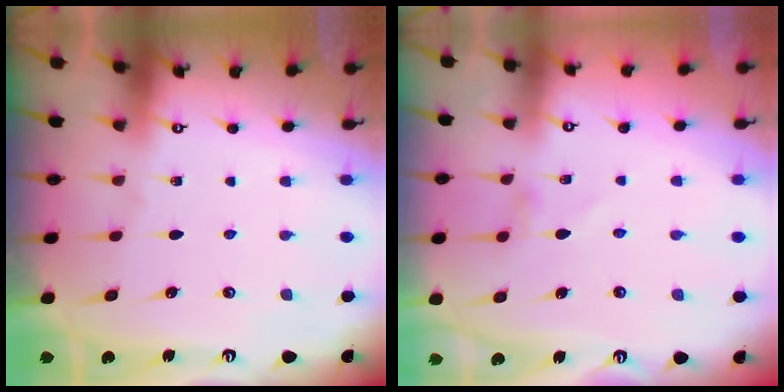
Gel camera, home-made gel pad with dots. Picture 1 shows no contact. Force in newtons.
{"total": 0.0}